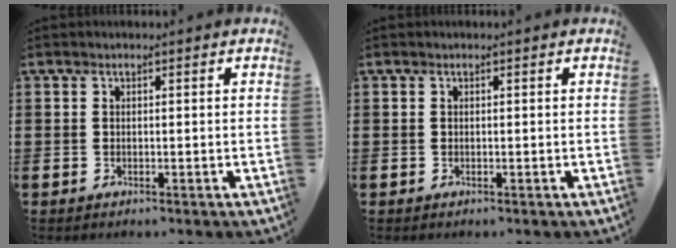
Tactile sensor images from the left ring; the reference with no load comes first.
{"total": 0.0}